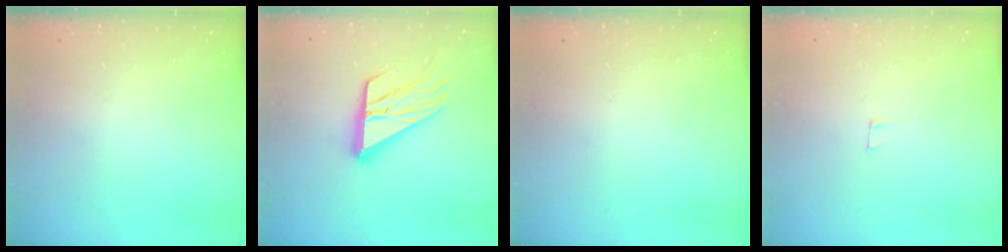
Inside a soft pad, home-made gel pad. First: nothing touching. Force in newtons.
{"total": 17.2, "press": 17.1, "slide": 1.8}
{"total": 0.0}
{"total": 2.5, "press": 2.5, "slide": 0.2}